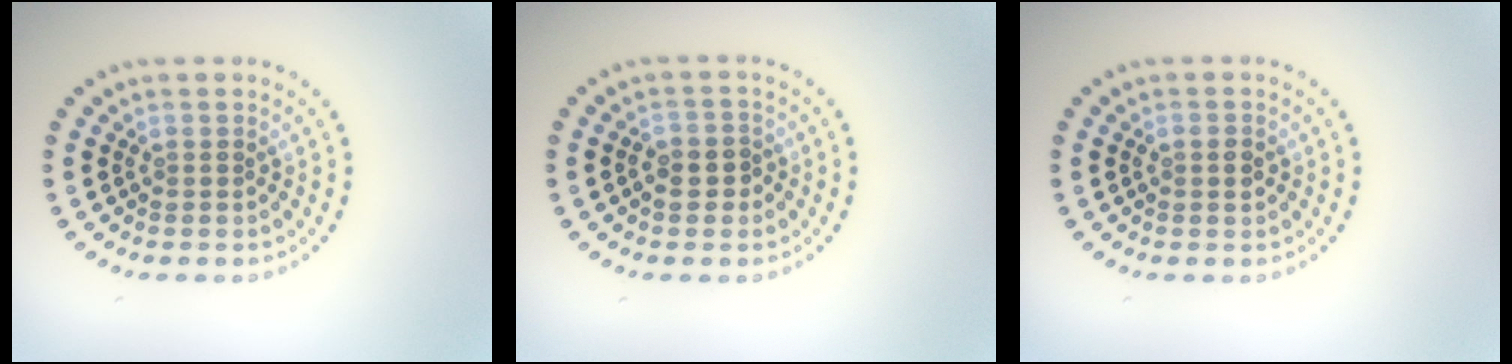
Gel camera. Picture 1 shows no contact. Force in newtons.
{"total": 2.2, "press": 2.1, "slide": 0.6}
{"total": 1.4, "press": 1.4, "slide": 0.2}